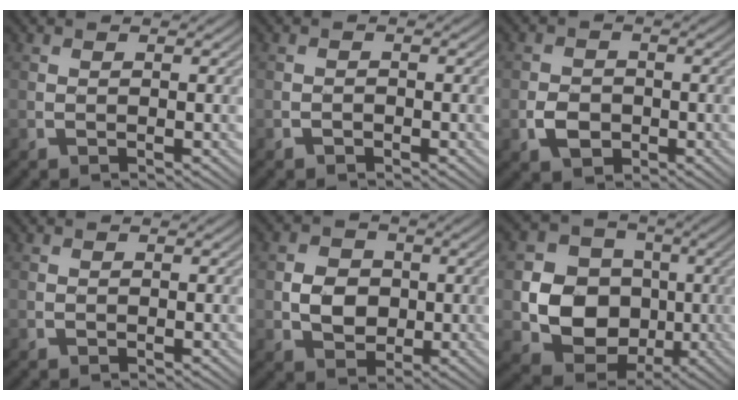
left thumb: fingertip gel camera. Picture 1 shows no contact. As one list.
[{"total": 0.7, "force": [-0.6, 0.5, 0.2], "torque": [-0.001, -0.002, -0.011]}, {"total": 3.4, "force": [-1.2, 2.6, 1.8], "torque": [-0.034, -0.004, -0.023]}, {"total": 0.0}, {"total": 4.7, "force": [-0.2, 3.9, 2.5], "torque": [-0.051, -0.002, -0.012]}, {"total": 11.1, "force": [-1.2, 9.4, 5.8], "torque": [-0.123, -0.015, -0.039]}]